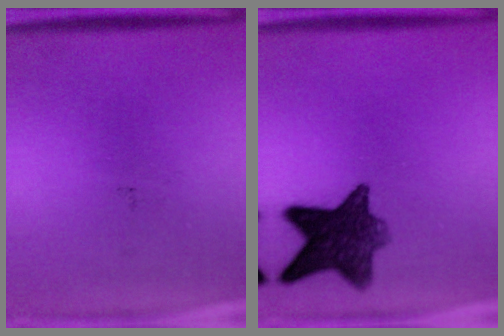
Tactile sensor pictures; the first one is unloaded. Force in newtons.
{"total": 10.5}